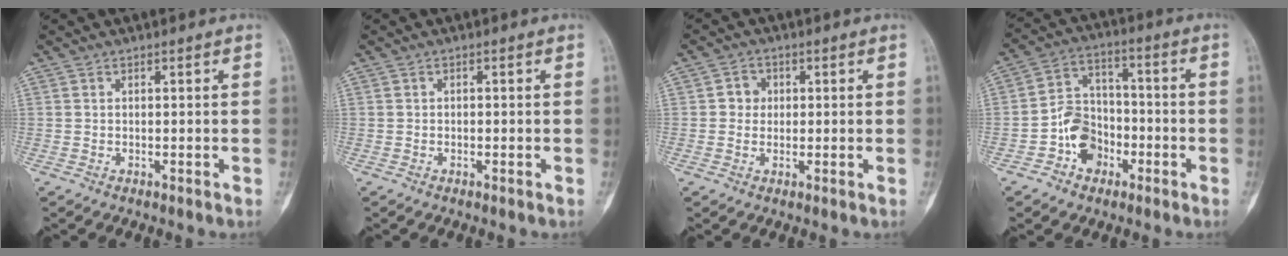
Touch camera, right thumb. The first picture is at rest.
{"total": 0.0}
{"total": 3.1, "force": [0.3, 2.9, 1.1], "torque": [0.003, 0.007, 0.000]}
{"total": 9.7, "force": [-3.9, 7.7, 4.6], "torque": [-0.046, 0.044, -0.073]}